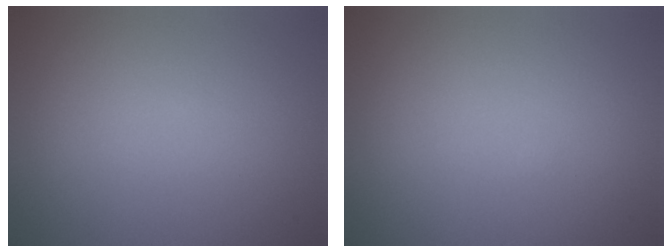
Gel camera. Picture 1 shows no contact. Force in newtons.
{"total": 0.0}